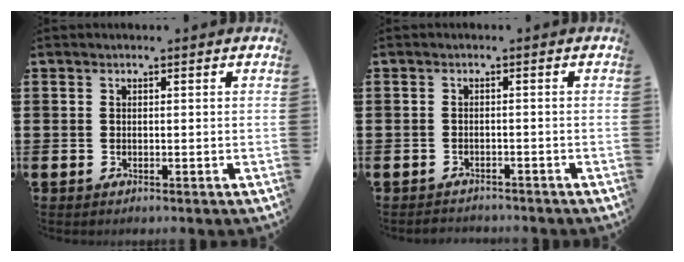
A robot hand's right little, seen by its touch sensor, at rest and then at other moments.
{"total": 1.1, "force": [-1.1, 0.1, -0.2], "torque": [-0.001, 0.004, -0.025]}